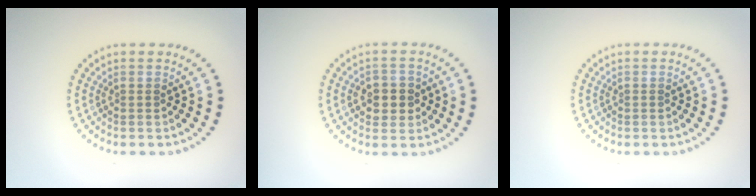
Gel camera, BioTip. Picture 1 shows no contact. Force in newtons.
{"total": 2.9, "press": 2.8, "slide": 0.6}
{"total": 0.0}